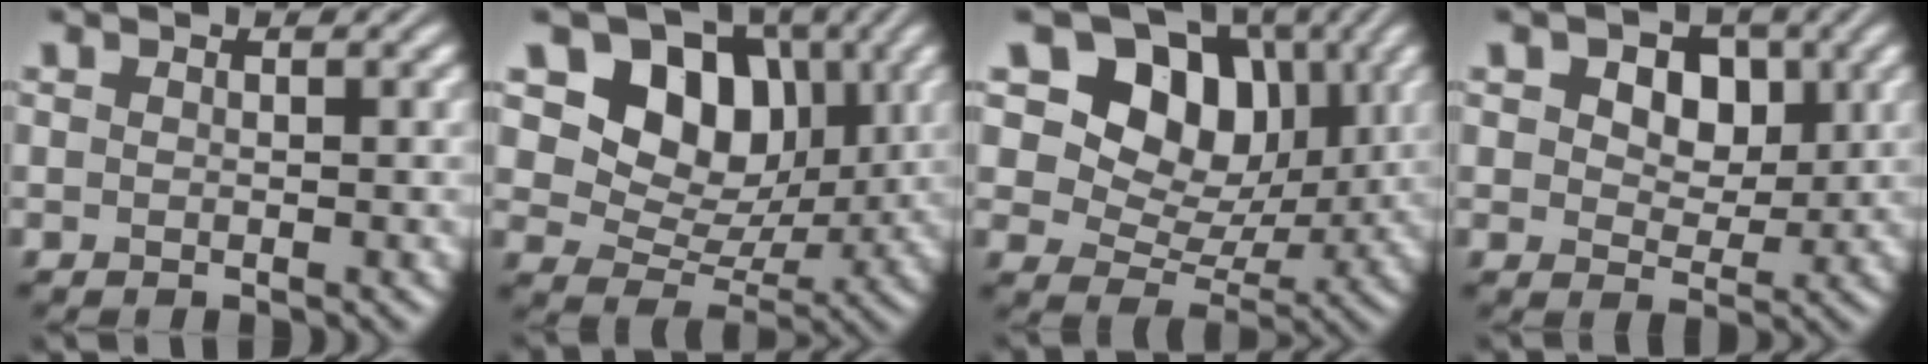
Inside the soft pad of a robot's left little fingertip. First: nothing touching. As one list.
[{"total": 9.1, "force": [2.9, 6.9, 5.2], "torque": [-0.079, -0.011, 0.041]}, {"total": 10.8, "force": [3.9, 7.9, 6.2], "torque": [-0.101, 0.008, 0.052]}, {"total": 6.0, "force": [2.2, 4.1, 3.9], "torque": [-0.064, 0.007, 0.020]}]